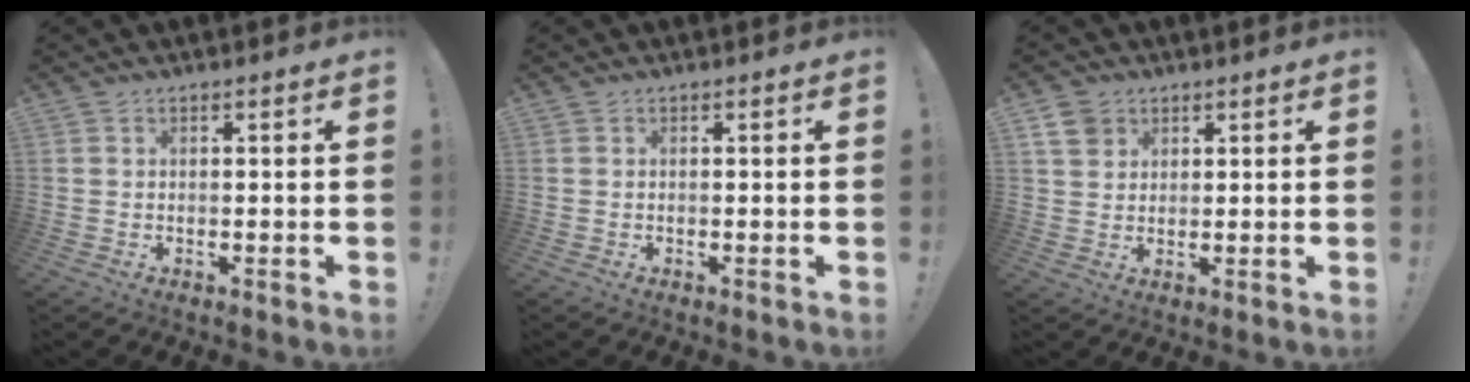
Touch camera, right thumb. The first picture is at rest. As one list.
[{"total": 0.0}, {"total": 5.4, "force": [3.3, 4.0, 1.6], "torque": [-0.022, -0.013, 0.063]}]